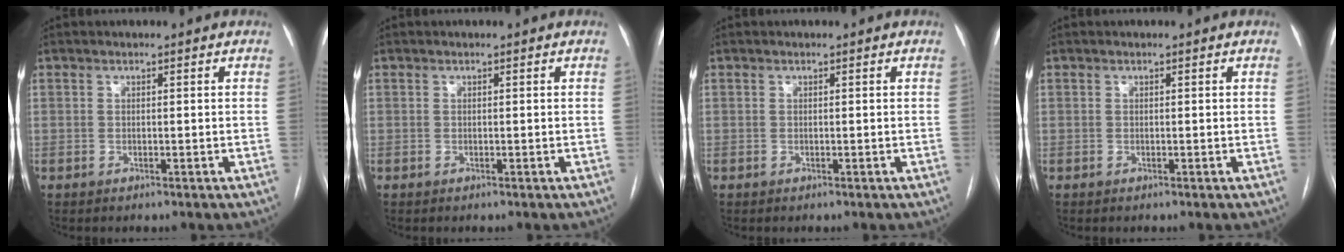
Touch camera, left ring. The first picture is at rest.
{"total": 0.0}
{"total": 0.0}
{"total": 0.0}